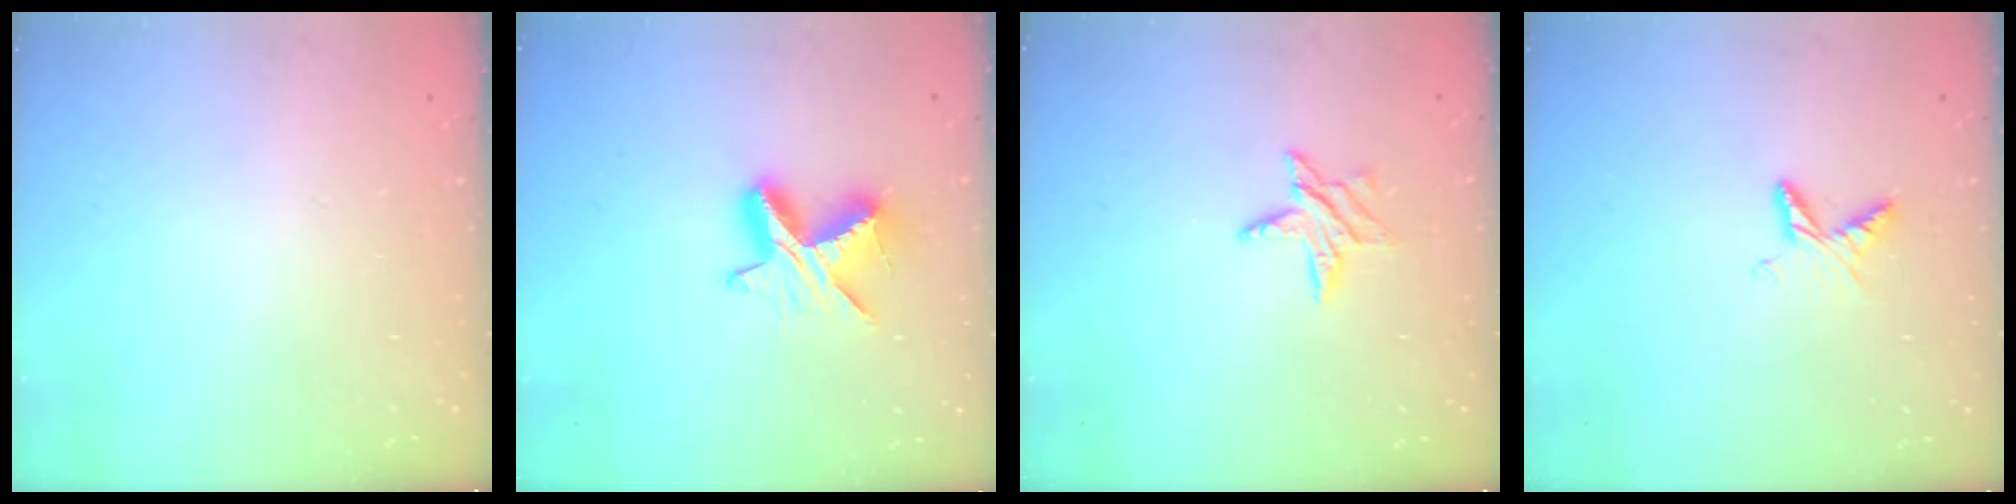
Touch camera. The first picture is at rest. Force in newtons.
{"total": 9.3, "press": 9.3, "slide": 0.7}
{"total": 6.8, "press": 6.8, "slide": 0.4}
{"total": 6.1, "press": 6.1, "slide": 0.6}